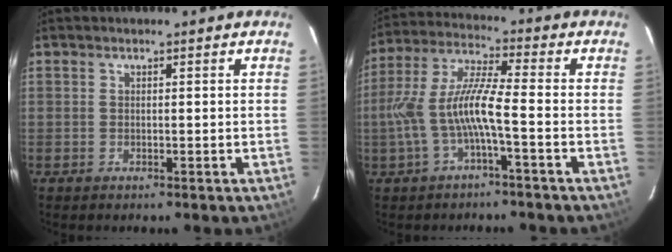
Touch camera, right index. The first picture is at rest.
{"total": 9.8, "force": [-2.9, 1.2, 9.2], "torque": [-0.204, 0.008, -0.049]}